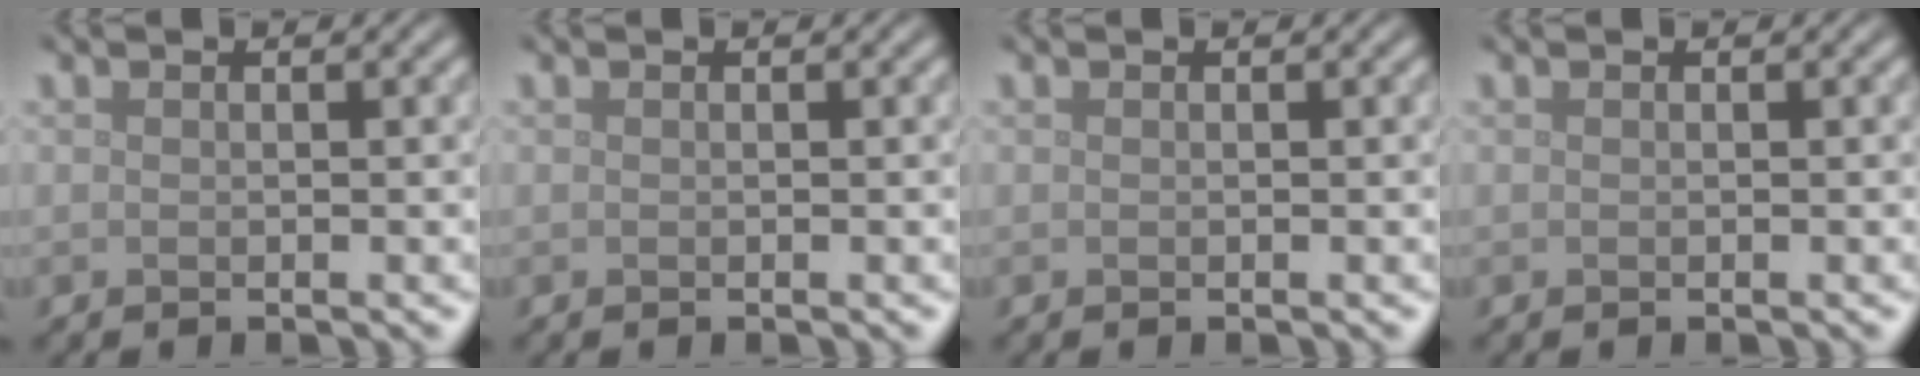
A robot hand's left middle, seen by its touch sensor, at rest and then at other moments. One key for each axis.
{"total": 0.0}
{"total": 0.0}
{"total": 0.0}